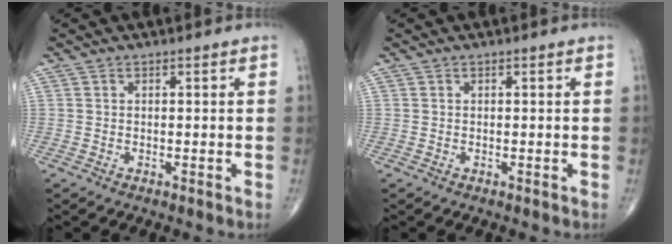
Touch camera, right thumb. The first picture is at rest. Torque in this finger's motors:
{"motor_torque": [0.00, 0.00, 0.07, 0.17, 0.01]}